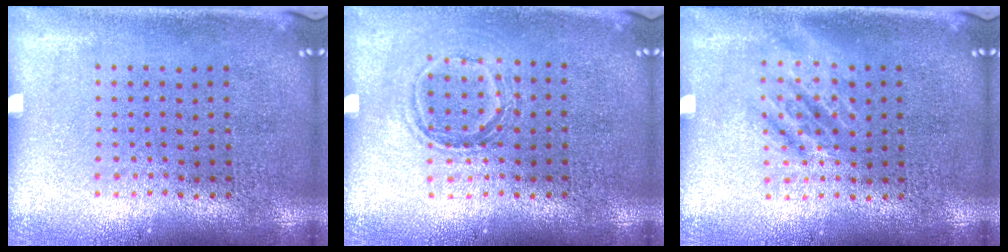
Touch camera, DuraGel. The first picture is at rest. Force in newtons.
{"total": 1.1, "press": 1.0, "slide": 0.5}
{"total": 1.0, "press": 1.0, "slide": 0.2}